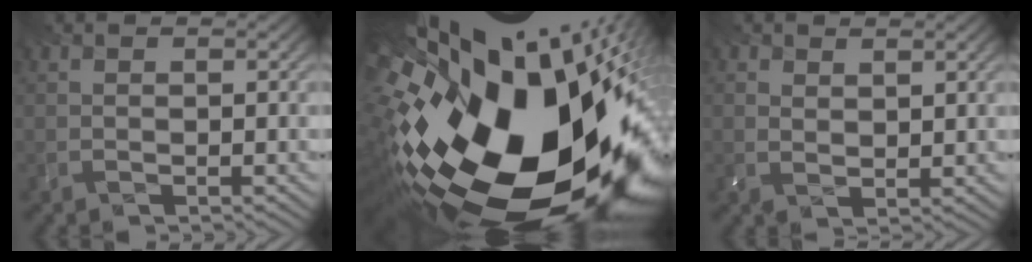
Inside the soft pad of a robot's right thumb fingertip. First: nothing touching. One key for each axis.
{"total": 21.2, "fx": -3.6, "fy": 12.4, "fz": 16.8, "tx": -0.302, "ty": -0.071, "tz": -0.049}
{"total": 1.3, "fx": 1.1, "fy": -0.1, "fz": -0.6, "tx": -0.003, "ty": -0.012, "tz": 0.044}